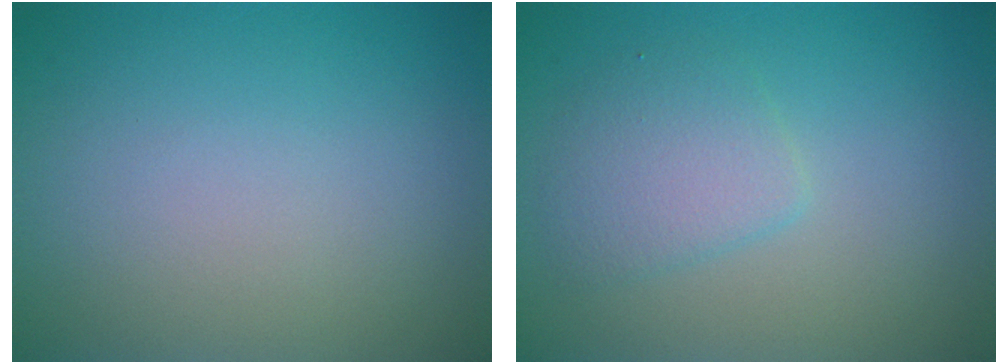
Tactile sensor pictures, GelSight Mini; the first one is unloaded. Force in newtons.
{"total": 2.7, "press": 2.7, "slide": 0.2}